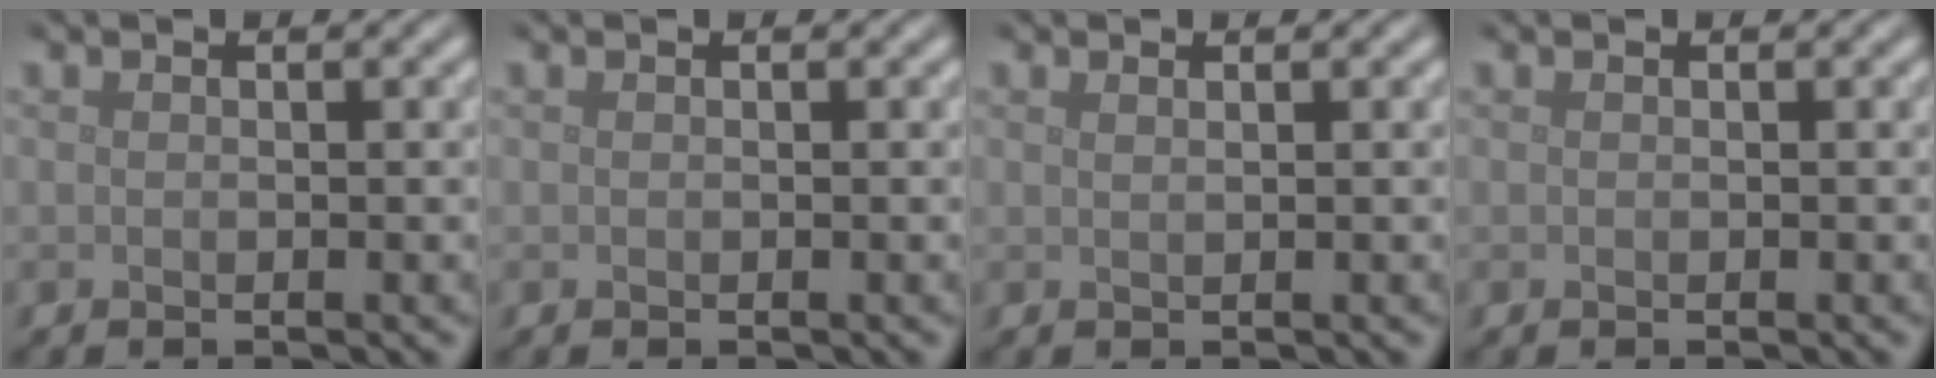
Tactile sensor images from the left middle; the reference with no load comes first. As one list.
[{"total": 0.0}, {"total": 0.9, "force": [0.6, 0.4, 0.6], "torque": [-0.002, -0.002, 0.001]}, {"total": 0.0}]